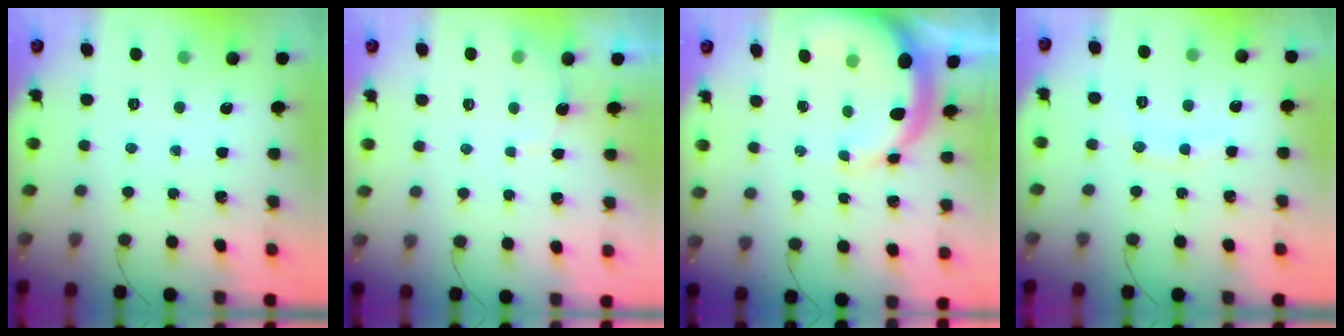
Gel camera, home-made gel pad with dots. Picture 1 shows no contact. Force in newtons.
{"total": 3.0, "press": 2.9, "slide": 0.8}
{"total": 11.9, "press": 11.7, "slide": 2.3}
{"total": 8.3, "press": 8.2, "slide": 1.1}